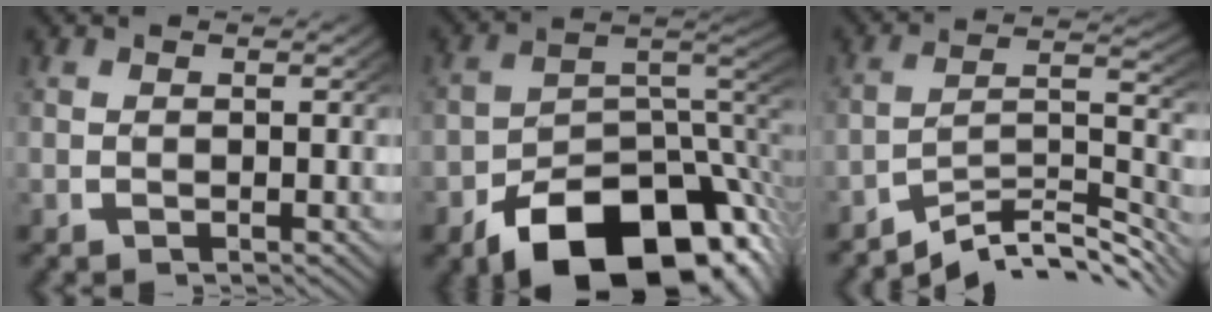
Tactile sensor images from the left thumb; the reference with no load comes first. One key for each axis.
{"total": 15.8, "fx": -7.3, "fy": 8.5, "fz": 11.1, "tx": -0.175, "ty": -0.041, "tz": -0.091}
{"total": 9.2, "fx": -5.9, "fy": 4.1, "fz": 5.8, "tx": -0.090, "ty": -0.012, "tz": -0.087}